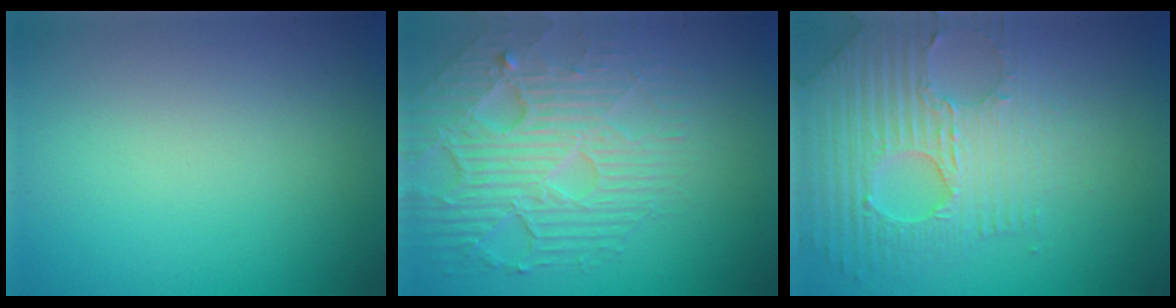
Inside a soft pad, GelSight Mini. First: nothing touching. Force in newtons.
{"total": 6.6, "press": 4.8, "slide": 4.4}
{"total": 5.9, "press": 4.8, "slide": 3.4}